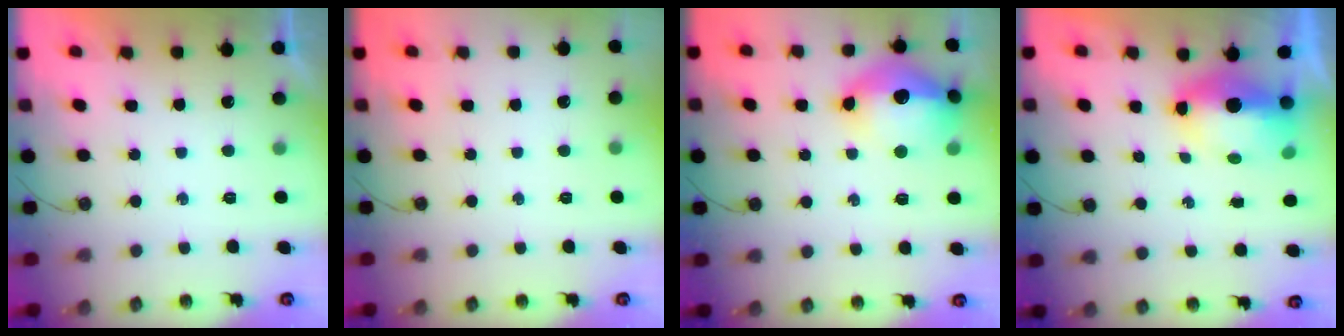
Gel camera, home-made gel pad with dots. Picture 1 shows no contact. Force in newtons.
{"total": 0.0}
{"total": 16.4, "press": 16.3, "slide": 1.6}
{"total": 7.7, "press": 7.6, "slide": 1.4}